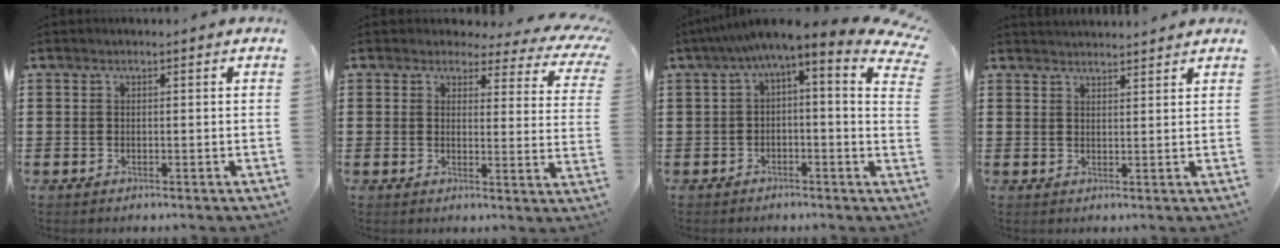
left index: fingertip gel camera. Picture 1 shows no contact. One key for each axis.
{"total": 3.4, "fx": 2.6, "fy": 1.7, "fz": 1.4, "tx": -0.036, "ty": -0.014, "tz": 0.043}
{"total": 2.6, "fx": -0.2, "fy": -0.2, "fz": 2.6, "tx": -0.056, "ty": -0.029, "tz": -0.014}
{"total": 2.0, "fx": 2.0, "fy": -0.1, "fz": -0.2, "tx": -0.001, "ty": -0.003, "tz": 0.039}